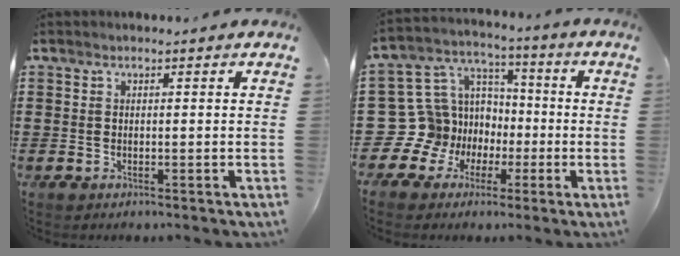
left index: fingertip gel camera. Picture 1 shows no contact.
{"total": 12.3, "force": [-3.0, 11.8, 2.2], "torque": [-0.112, 0.001, -0.036]}